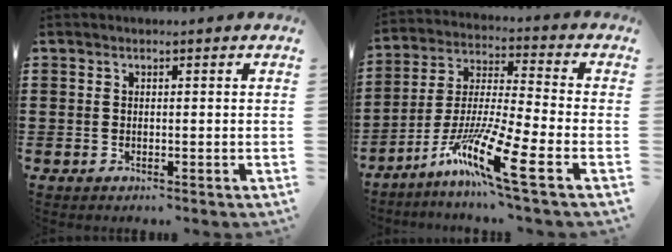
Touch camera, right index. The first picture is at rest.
{"total": 12.2, "force": [-7.1, 0.9, 9.9], "torque": [-0.212, -0.007, -0.141]}